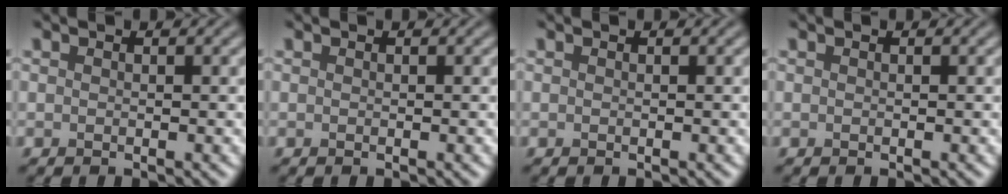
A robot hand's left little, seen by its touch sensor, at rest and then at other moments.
{"total": 0.0}
{"total": 0.0}
{"total": 0.0}